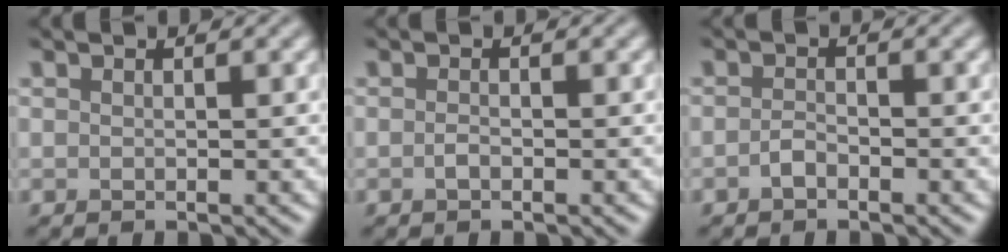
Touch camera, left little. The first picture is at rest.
{"total": 0.7, "force": [-0.3, 0.3, 0.5], "torque": [-0.013, 0.000, -0.007]}
{"total": 1.1, "force": [-0.7, 0.5, 0.7], "torque": [-0.016, 0.002, -0.016]}